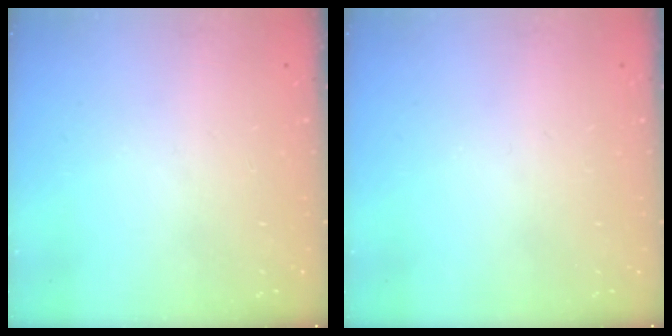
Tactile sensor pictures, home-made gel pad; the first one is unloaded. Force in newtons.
{"total": 0.0}